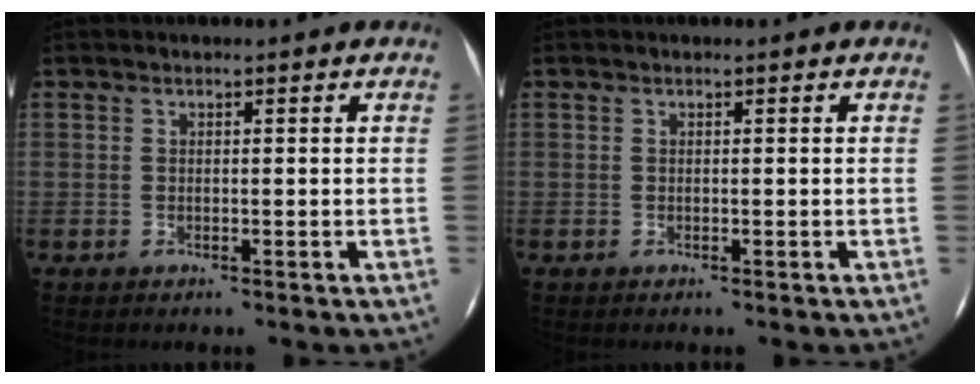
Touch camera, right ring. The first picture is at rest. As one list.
[{"total": 0.0}]